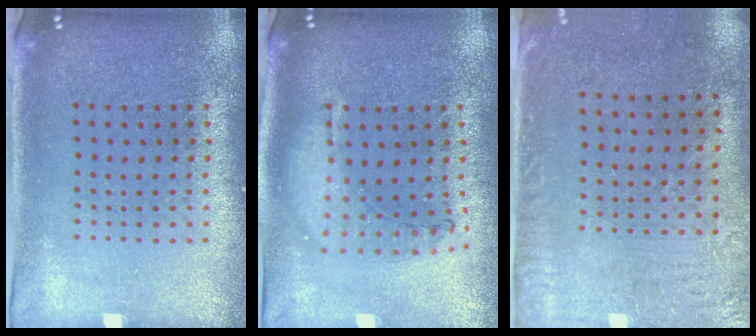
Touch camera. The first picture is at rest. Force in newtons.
{"total": 1.1, "press": 1.0, "slide": 0.2}
{"total": 3.2, "press": 2.6, "slide": 2.0}